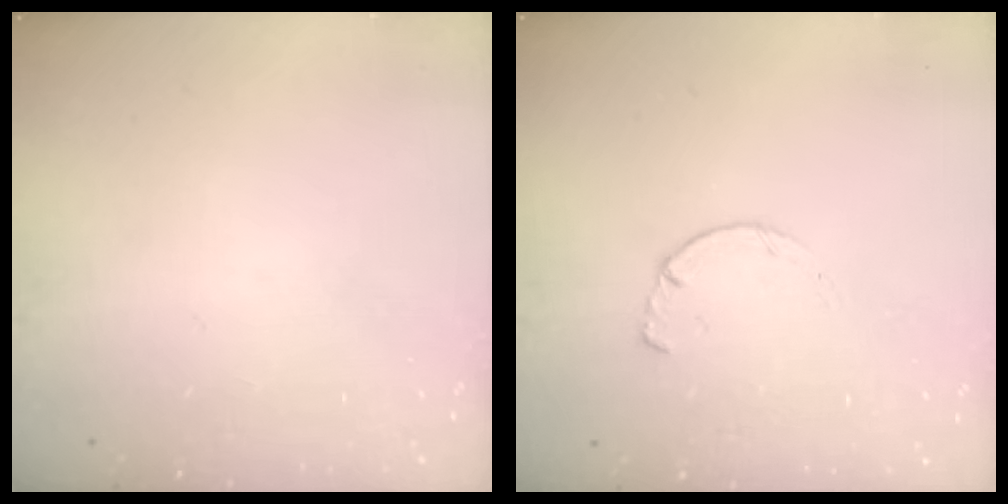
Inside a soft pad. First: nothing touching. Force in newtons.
{"total": 1.8, "press": 1.7, "slide": 0.3}